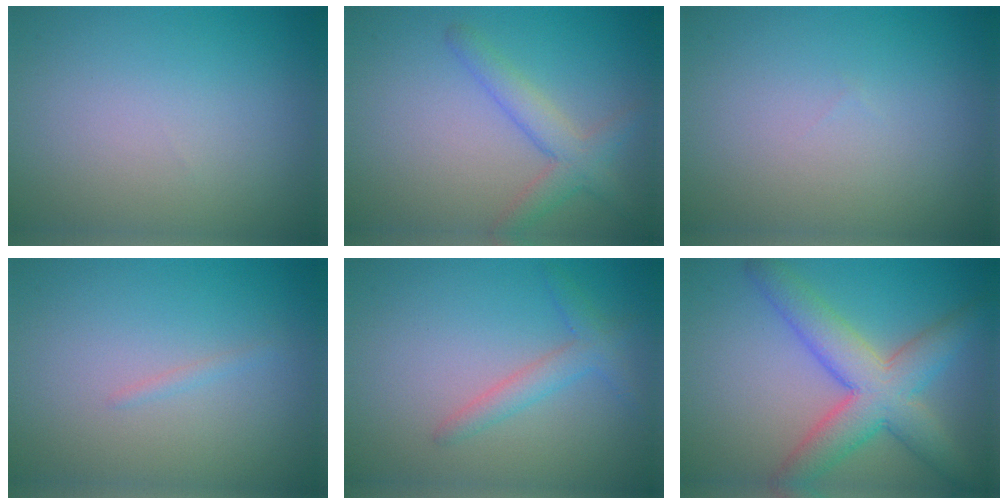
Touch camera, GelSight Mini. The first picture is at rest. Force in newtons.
{"total": 3.0, "press": 3.0, "slide": 0.2}
{"total": 0.0}
{"total": 0.6, "press": 0.6, "slide": 0.1}
{"total": 2.2, "press": 2.2, "slide": 0.1}
{"total": 7.0, "press": 7.0, "slide": 0.3}